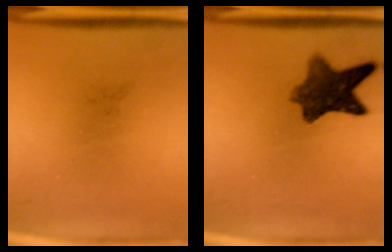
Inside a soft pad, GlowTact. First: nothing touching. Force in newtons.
{"total": 8.4}